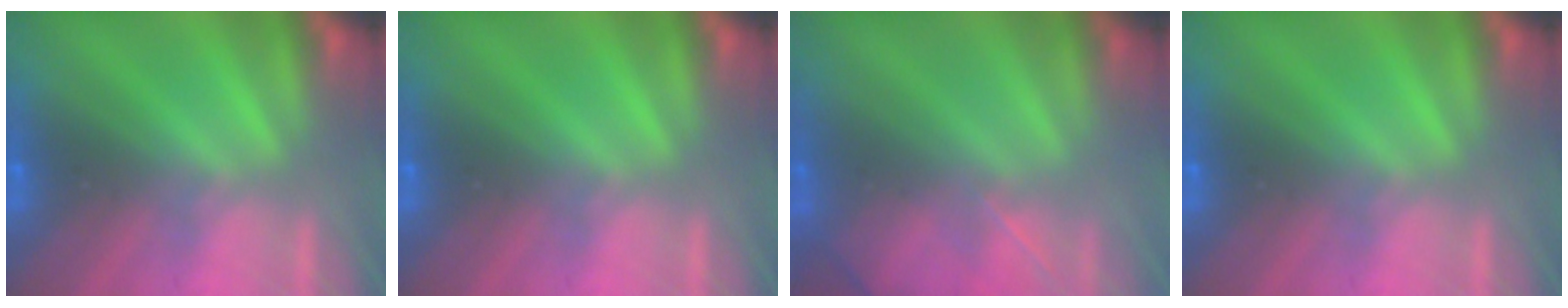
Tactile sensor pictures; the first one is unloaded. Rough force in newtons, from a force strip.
{"total": 0.0}
{"total": 2.0}
{"total": 0.0}